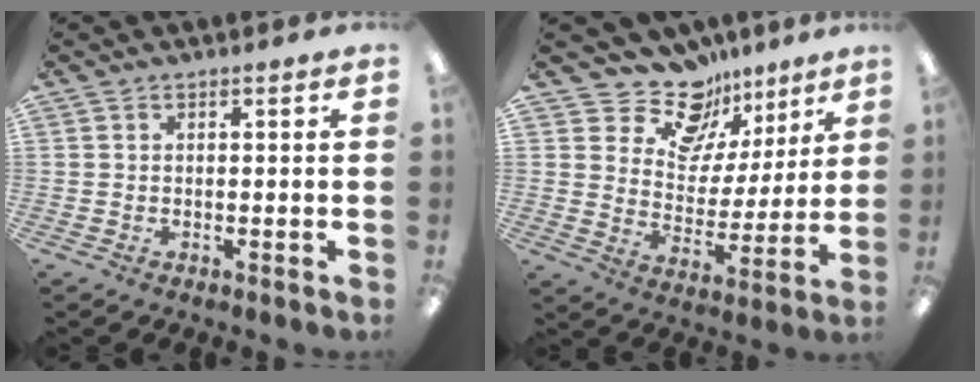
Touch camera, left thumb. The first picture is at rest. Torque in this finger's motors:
{"motor_torque": [0.11, 0.10, -0.57, 0.12, -0.04]}